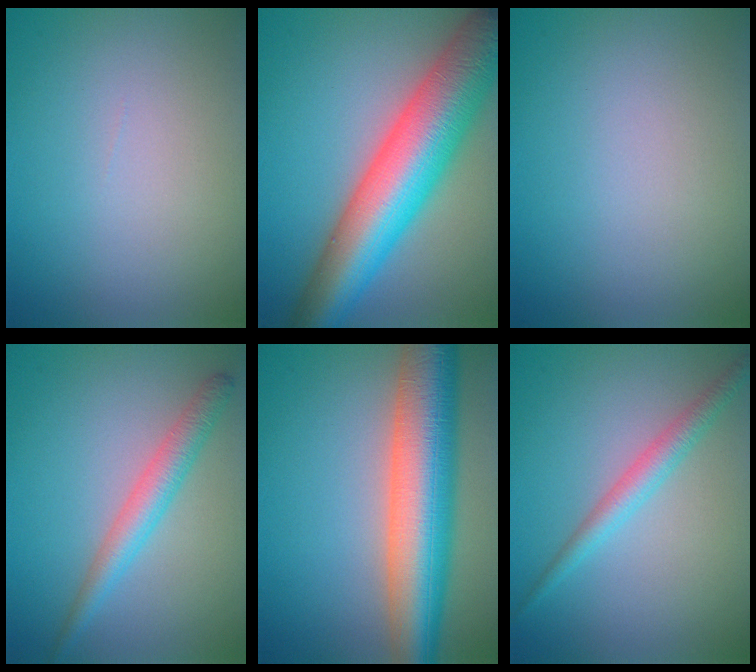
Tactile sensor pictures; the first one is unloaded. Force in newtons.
{"total": 12.5, "press": 12.5, "slide": 0.3}
{"total": 0.0}
{"total": 3.0, "press": 3.0, "slide": 0.1}
{"total": 10.8, "press": 10.7, "slide": 0.5}
{"total": 2.4, "press": 2.3, "slide": 0.2}